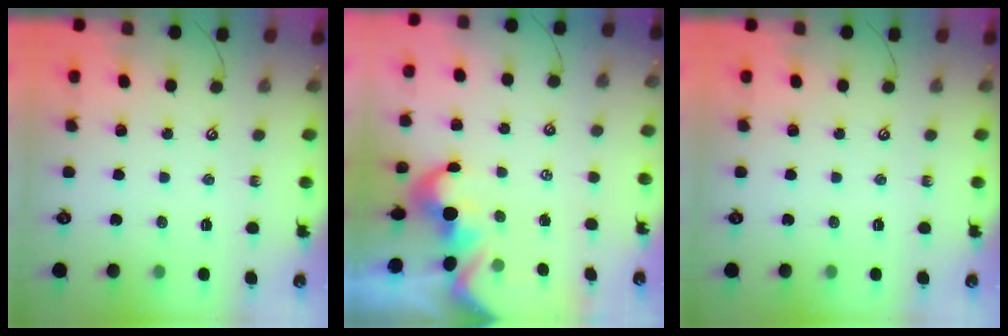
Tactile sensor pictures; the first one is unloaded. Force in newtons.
{"total": 1.7, "press": 1.5, "slide": 0.8}
{"total": 0.0}